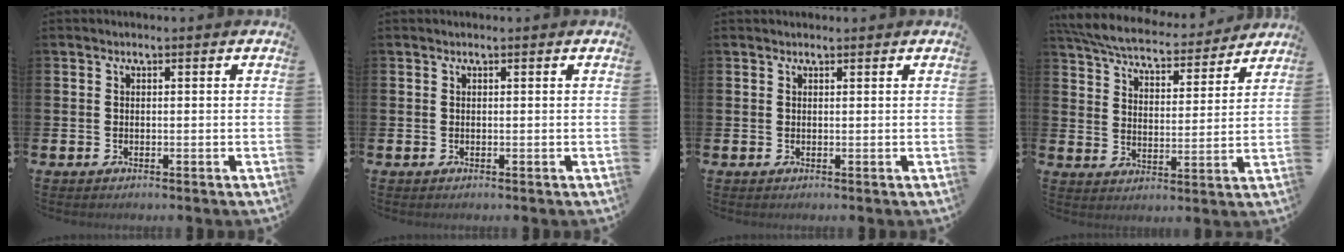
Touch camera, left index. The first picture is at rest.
{"total": 0.0}
{"total": 0.7, "force": [0.7, 0.1, 0.1], "torque": [0.009, -0.003, 0.009]}
{"total": 6.9, "force": [6.5, 1.2, 1.9], "torque": [-0.072, -0.042, 0.115]}